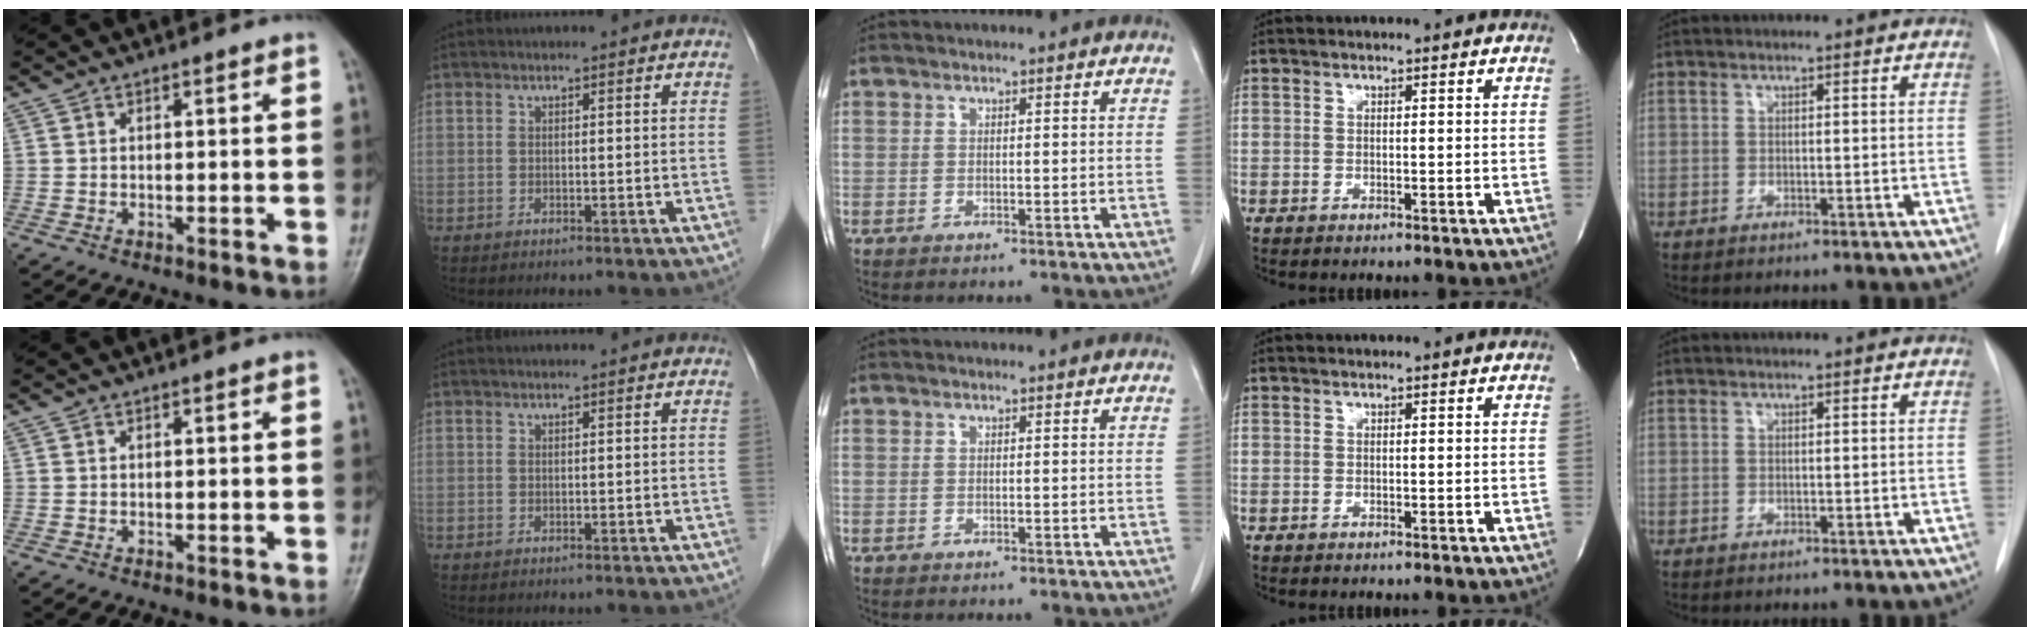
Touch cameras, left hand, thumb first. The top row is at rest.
{}